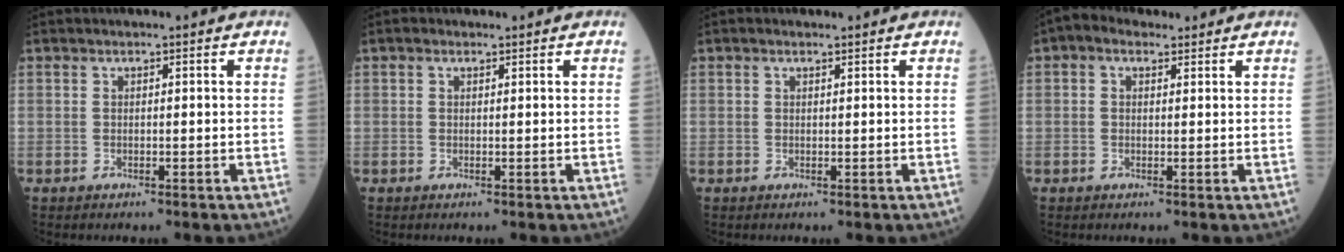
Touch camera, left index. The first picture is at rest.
{"total": 0.6, "force": [0.4, 0.4, 0.3], "torque": [-0.008, 0.002, 0.005]}
{"total": 0.6, "force": [0.4, 0.2, 0.3], "torque": [-0.011, 0.002, 0.006]}
{"total": 3.3, "force": [1.9, 2.1, 1.6], "torque": [-0.038, 0.028, 0.033]}